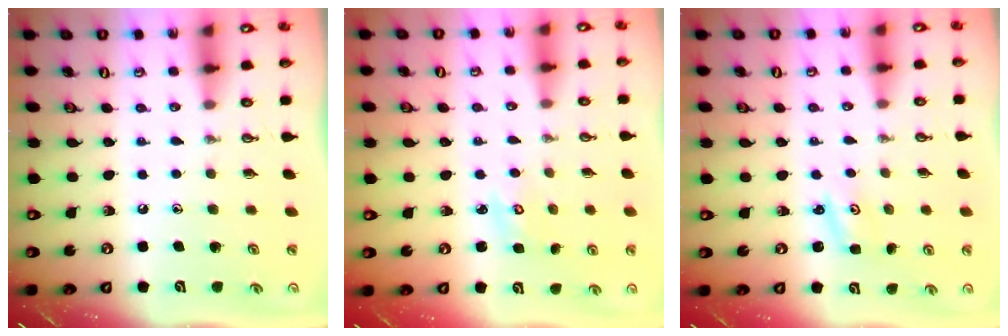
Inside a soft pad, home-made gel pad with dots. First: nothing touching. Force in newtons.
{"total": 3.0, "press": 3.0, "slide": 0.3}
{"total": 1.8, "press": 1.8, "slide": 0.3}